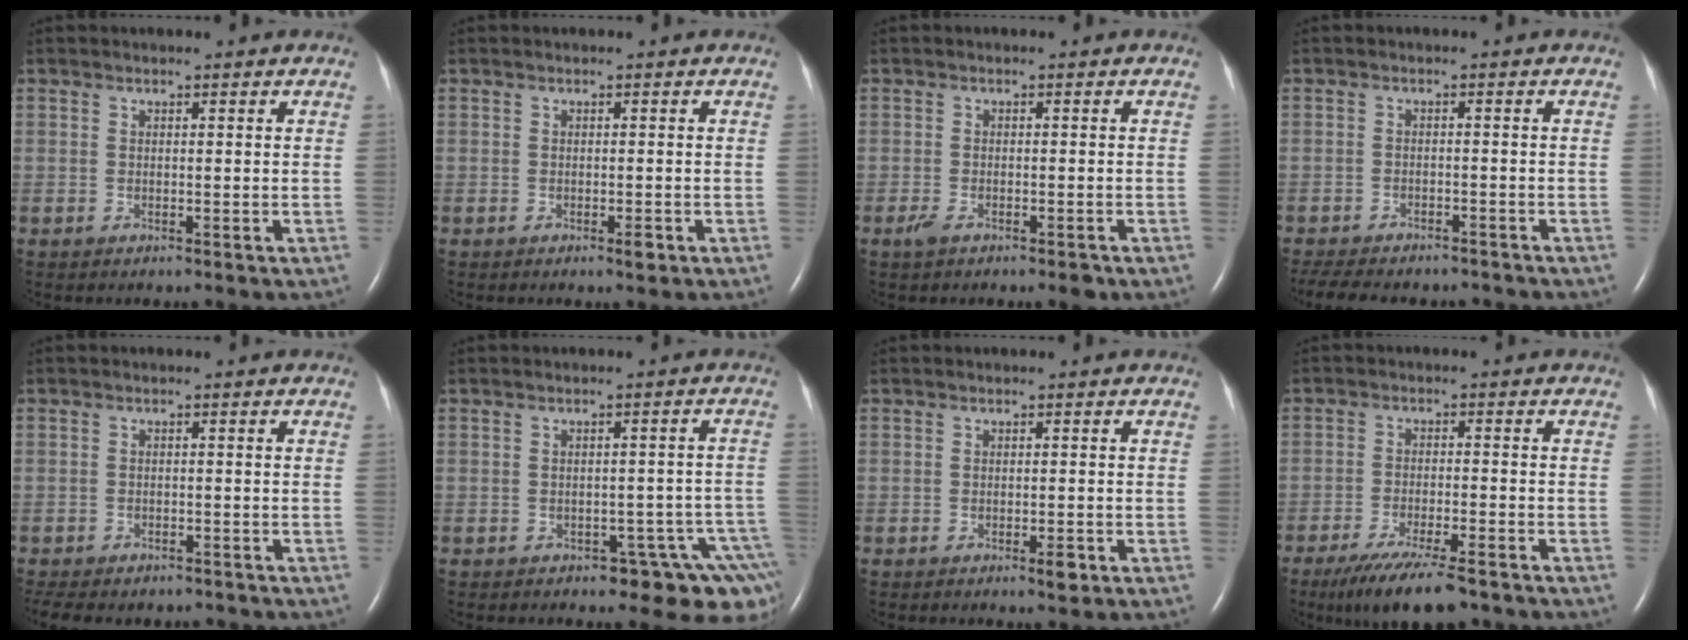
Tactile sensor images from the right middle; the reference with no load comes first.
{"total": 1.0, "force": [-0.5, 0.2, 0.8], "torque": [-0.015, -0.002, -0.006]}
{"total": 3.3, "force": [-2.1, 1.1, 2.3], "torque": [-0.046, -0.004, -0.031]}
{"total": 12.8, "force": [-11.2, 4.0, 4.8], "torque": [-0.103, -0.005, -0.147]}
{"total": 9.1, "force": [-7.7, 3.7, 3.3], "torque": [-0.064, 0.001, -0.098]}
{"total": 9.5, "force": [-7.0, 3.5, 5.4], "torque": [-0.014, 0.018, -0.079]}
{"total": 1.6, "force": [-0.9, 0.4, 1.3], "torque": [-0.022, -0.002, -0.010]}
{"total": 10.8, "force": [-8.3, 1.7, 6.7], "torque": [-0.113, -0.025, -0.133]}